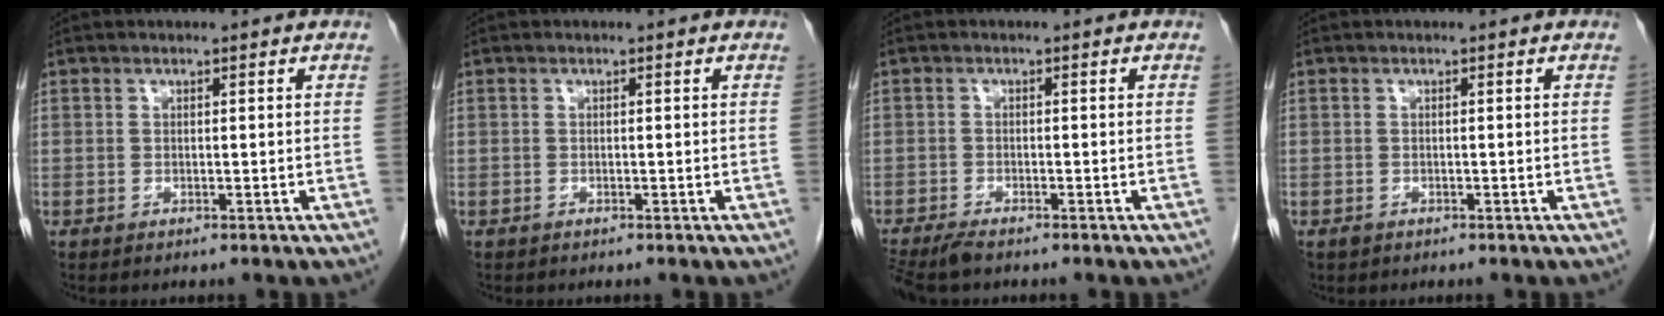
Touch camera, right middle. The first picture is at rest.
{"total": 0.0}
{"total": 4.5, "force": [-3.8, 0.7, 2.3], "torque": [-0.041, -0.013, -0.067]}
{"total": 0.6, "force": [-0.4, 0.4, 0.1], "torque": [-0.008, 0.000, -0.006]}